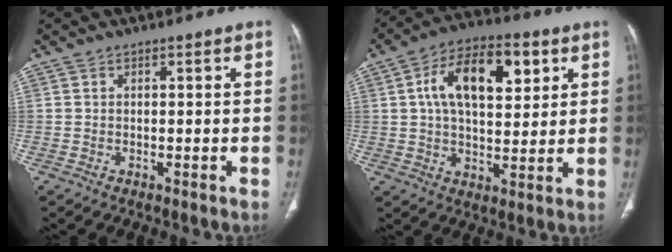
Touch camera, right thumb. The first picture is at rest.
{"total": 16.0, "force": [5.1, 8.4, 12.7], "torque": [-0.186, 0.003, 0.080]}